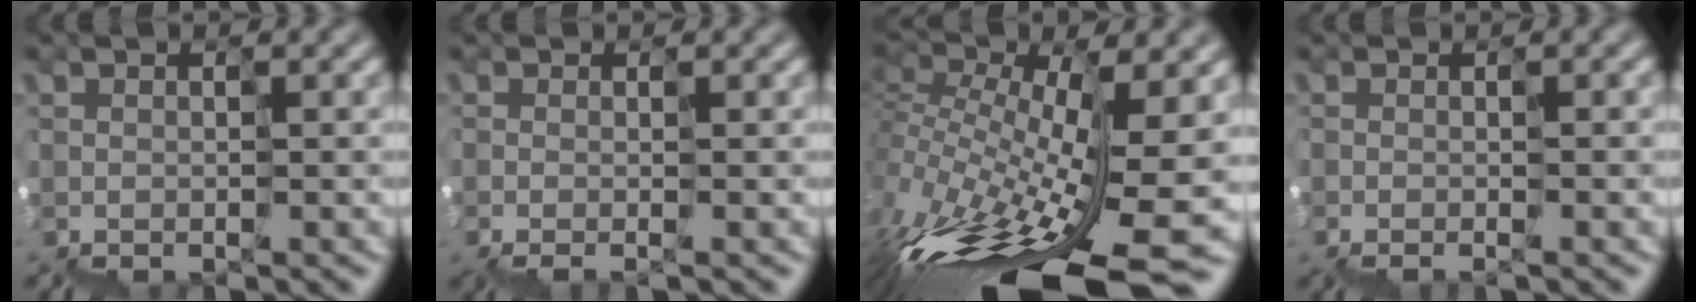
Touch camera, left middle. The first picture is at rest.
{"total": 1.4, "force": [0.3, -0.8, -1.0], "torque": [0.025, -0.001, -0.001]}
{"total": 11.0, "force": [-4.9, 3.4, 9.2], "torque": [-0.212, 0.009, -0.088]}
{"total": 1.2, "force": [0.0, -0.7, -1.0], "torque": [0.023, 0.000, -0.002]}